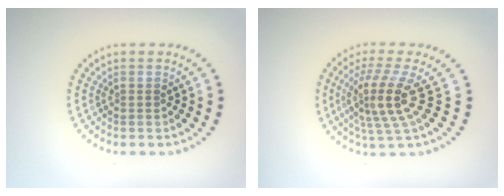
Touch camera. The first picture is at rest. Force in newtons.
{"total": 4.2, "press": 3.1, "slide": 2.9}